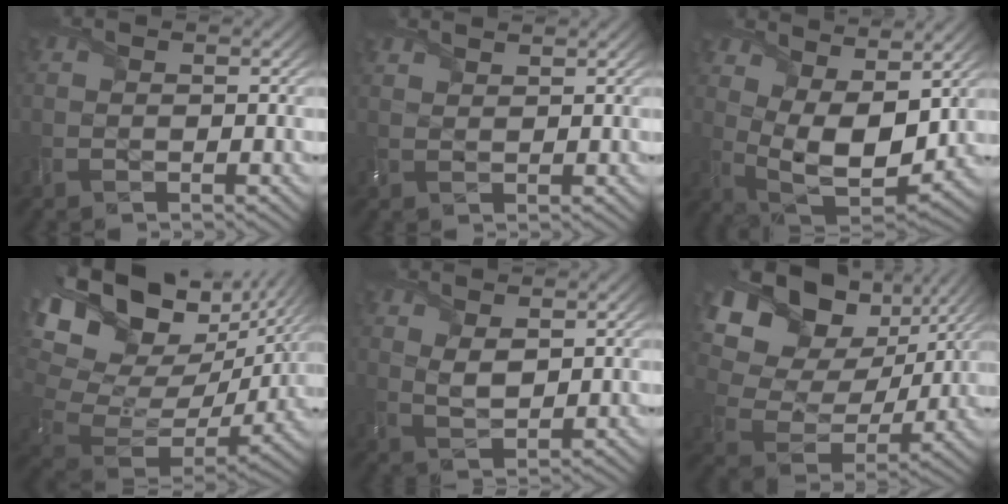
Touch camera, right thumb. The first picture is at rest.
{"total": 1.8, "force": [1.7, 0.3, 0.5], "torque": [-0.021, 0.003, 0.034]}
{"total": 11.3, "force": [4.3, 5.5, 8.8], "torque": [-0.183, -0.012, 0.085]}
{"total": 18.2, "force": [6.8, 10.7, 13.0], "torque": [-0.256, 0.001, 0.139]}
{"total": 3.0, "force": [1.6, 1.5, 2.1], "torque": [-0.055, -0.005, 0.036]}
{"total": 18.3, "force": [8.7, 12.5, 10.2], "torque": [-0.244, 0.037, 0.171]}